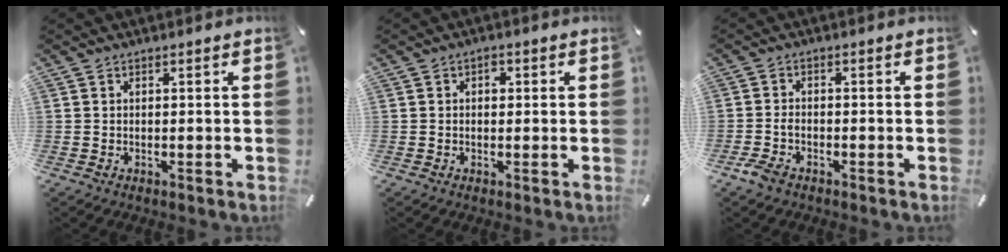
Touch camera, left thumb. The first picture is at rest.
{"total": 1.8, "force": [0.2, 1.4, 1.1], "torque": [-0.008, 0.001, -0.003]}
{"total": 3.0, "force": [-1.9, 1.7, 1.5], "torque": [-0.040, 0.005, -0.040]}